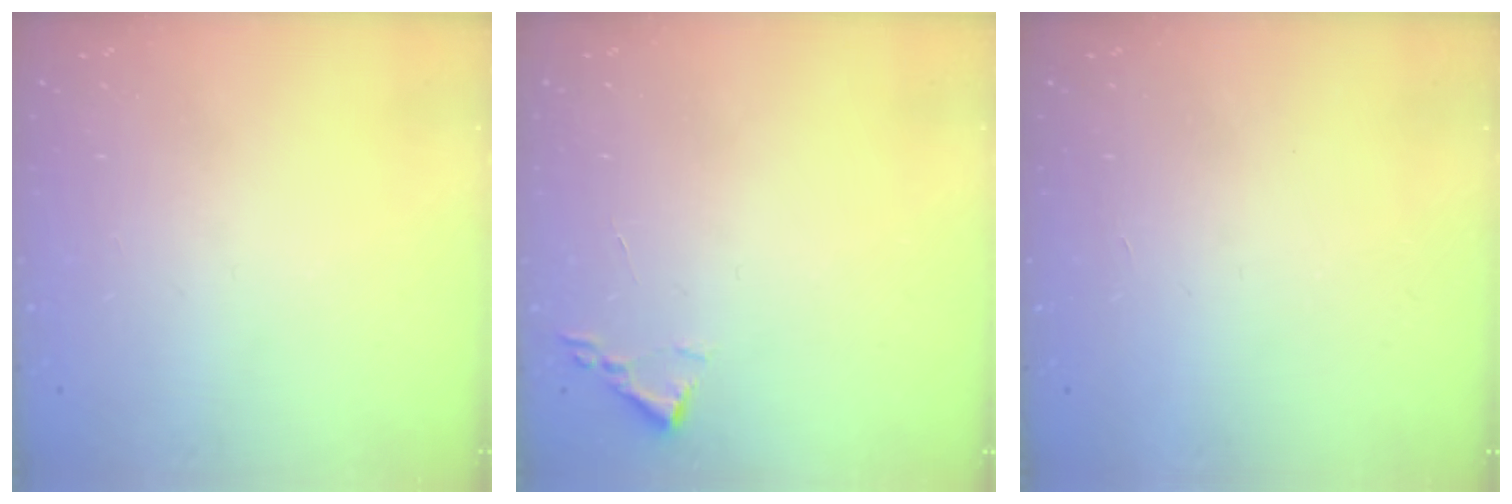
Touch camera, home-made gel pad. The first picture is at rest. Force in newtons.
{"total": 1.8, "press": 1.7, "slide": 0.2}
{"total": 1.6, "press": 1.6, "slide": 0.1}